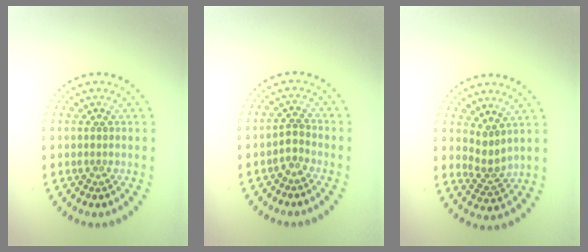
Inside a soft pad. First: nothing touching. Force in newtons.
{"total": 1.3, "press": 1.0, "slide": 0.9}
{"total": 2.1, "press": 1.5, "slide": 1.5}